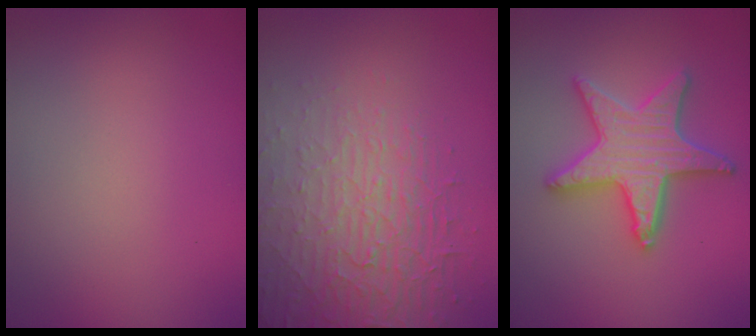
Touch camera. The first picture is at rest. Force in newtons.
{"total": 4.0, "press": 3.9, "slide": 1.1}
{"total": 5.2, "press": 5.1, "slide": 0.9}